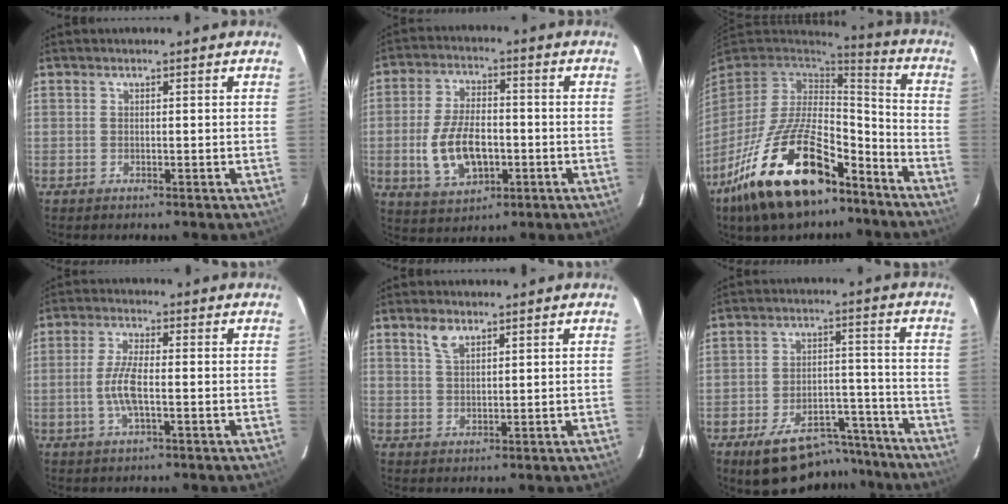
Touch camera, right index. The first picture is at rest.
{"total": 11.7, "force": [-2.7, 6.5, 9.4], "torque": [-0.194, 0.003, -0.037]}
{"total": 24.9, "force": [-14.6, 11.1, 16.9], "torque": [-0.338, -0.018, -0.241]}
{"total": 6.0, "force": [-1.2, 1.4, 5.7], "torque": [-0.119, 0.000, -0.026]}
{"total": 3.3, "force": [2.2, 1.6, 1.9], "torque": [-0.036, 0.004, 0.043]}
{"total": 16.4, "force": [-13.3, 6.5, 6.9], "torque": [-0.125, 0.026, -0.175]}